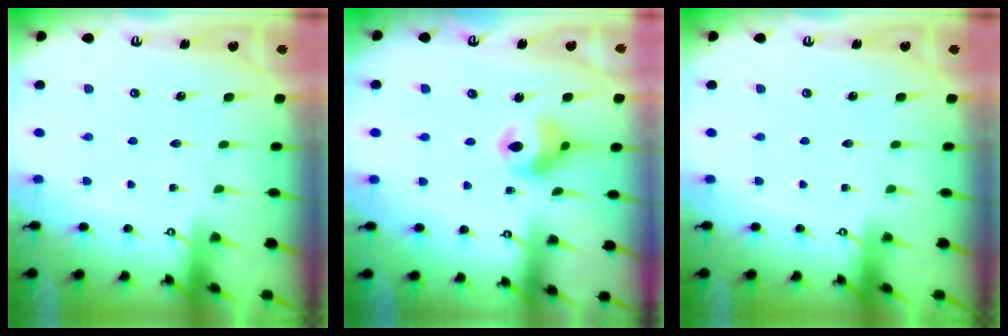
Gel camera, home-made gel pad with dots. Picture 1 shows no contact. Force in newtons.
{"total": 11.4, "press": 11.3, "slide": 1.8}
{"total": 0.0}